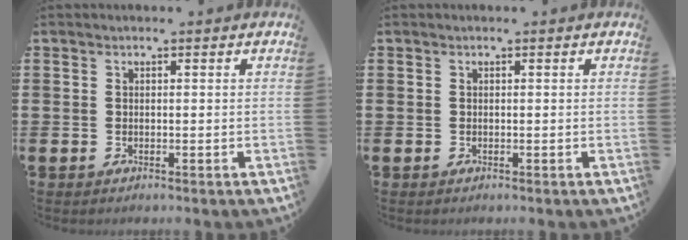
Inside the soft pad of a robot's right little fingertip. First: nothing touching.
{"total": 0.0}